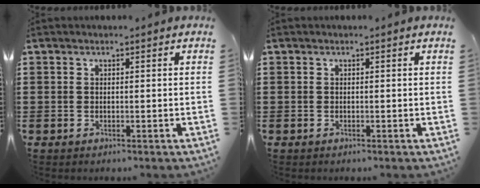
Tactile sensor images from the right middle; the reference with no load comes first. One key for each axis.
{"total": 0.0}